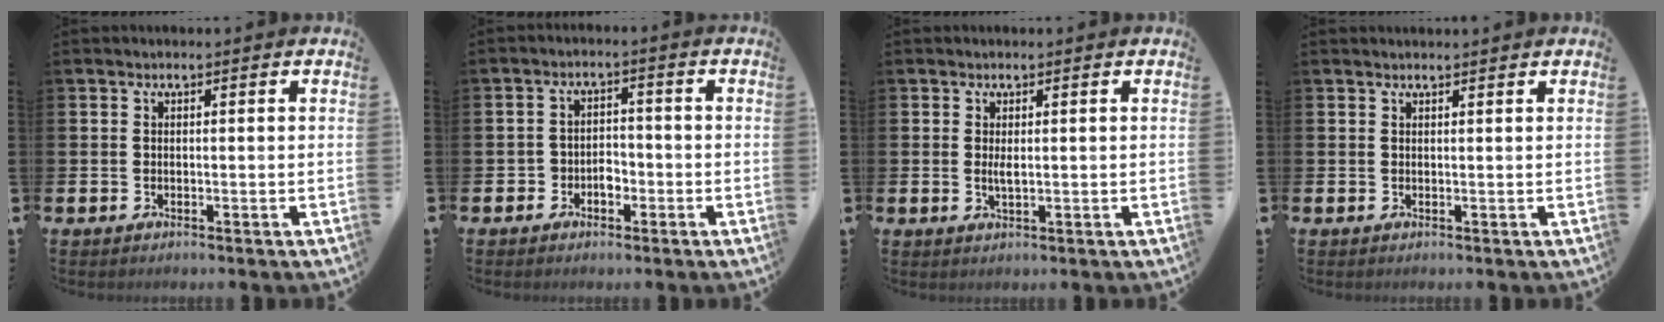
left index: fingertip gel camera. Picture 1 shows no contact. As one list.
[{"total": 2.7, "force": [-1.6, 2.0, 1.0], "torque": [-0.023, 0.008, -0.036]}, {"total": 1.5, "force": [0.3, 0.4, 1.4], "torque": [-0.028, 0.000, 0.005]}, {"total": 0.7, "force": [0.7, -0.1, 0.0], "torque": [0.008, -0.005, 0.012]}]